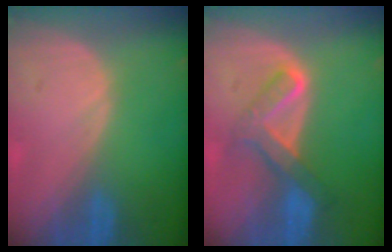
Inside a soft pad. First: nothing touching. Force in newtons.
{"total": 5.7, "press": 5.6, "slide": 1.2}